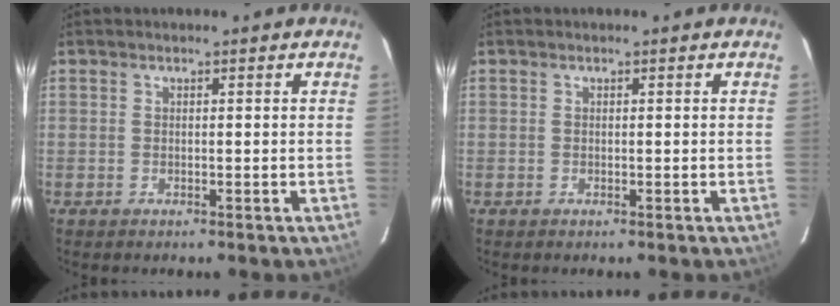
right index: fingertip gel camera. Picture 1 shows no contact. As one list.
[{"total": 0.0}]